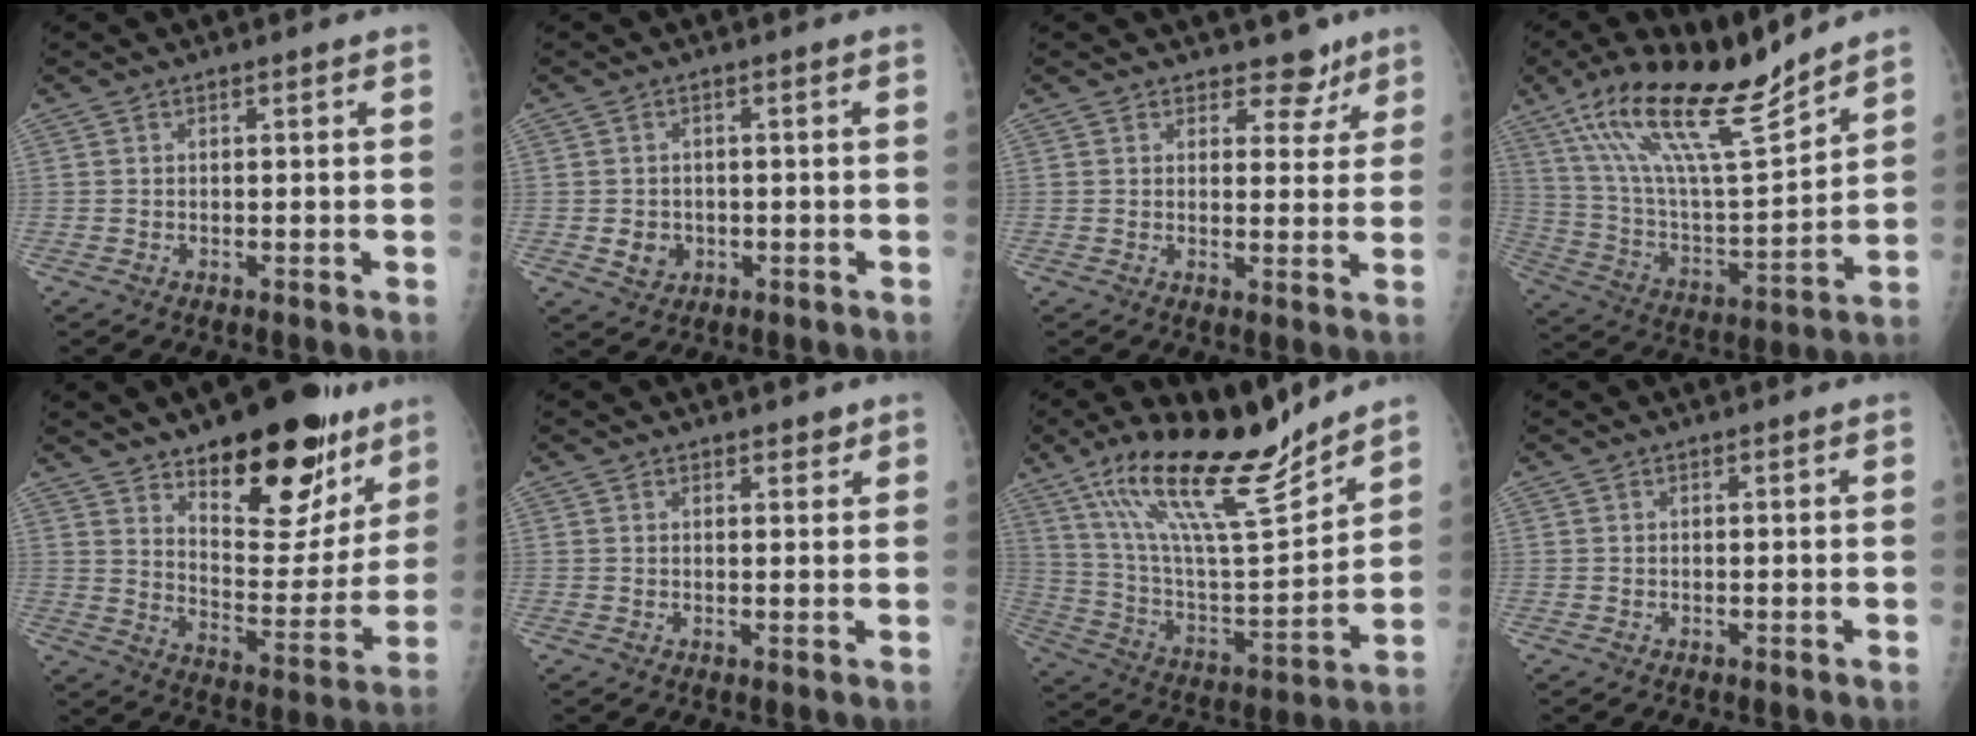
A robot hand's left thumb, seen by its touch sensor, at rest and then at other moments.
{"total": 3.5, "force": [-0.7, 3.1, 1.5], "torque": [-0.011, 0.003, -0.002]}
{"total": 5.0, "force": [3.8, 3.1, 1.1], "torque": [0.018, -0.023, 0.047]}
{"total": 20.5, "force": [15.1, 3.9, 13.3], "torque": [-0.217, -0.067, 0.280]}
{"total": 23.6, "force": [15.0, 10.3, 15.0], "torque": [-0.158, -0.084, 0.223]}
{"total": 1.8, "force": [1.4, 0.9, 0.7], "torque": [0.006, -0.008, 0.015]}
{"total": 22.2, "force": [16.5, 4.8, 14.0], "torque": [-0.218, -0.083, 0.299]}
{"total": 0.0}